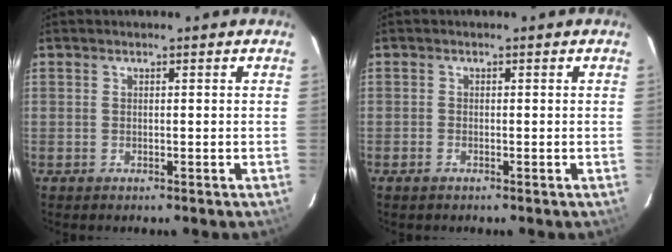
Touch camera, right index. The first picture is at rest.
{"total": 0.9, "force": [-0.7, 0.4, 0.3], "torque": [-0.005, -0.002, -0.016]}